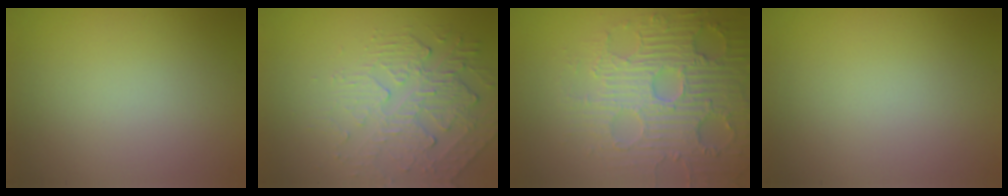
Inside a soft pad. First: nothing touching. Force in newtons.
{"total": 2.7, "press": 2.1, "slide": 1.7}
{"total": 6.2, "press": 5.5, "slide": 2.8}
{"total": 0.0}